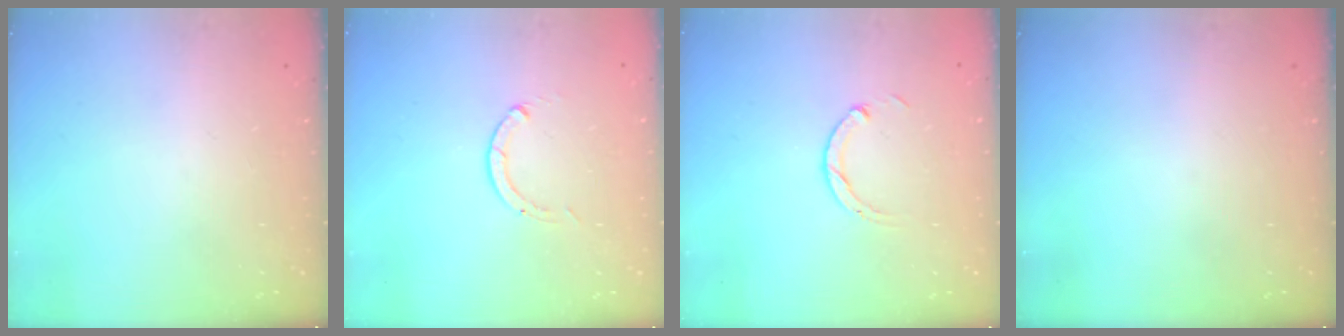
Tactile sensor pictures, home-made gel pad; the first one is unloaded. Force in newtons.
{"total": 0.0}
{"total": 3.0, "press": 2.9, "slide": 0.4}
{"total": 0.0}